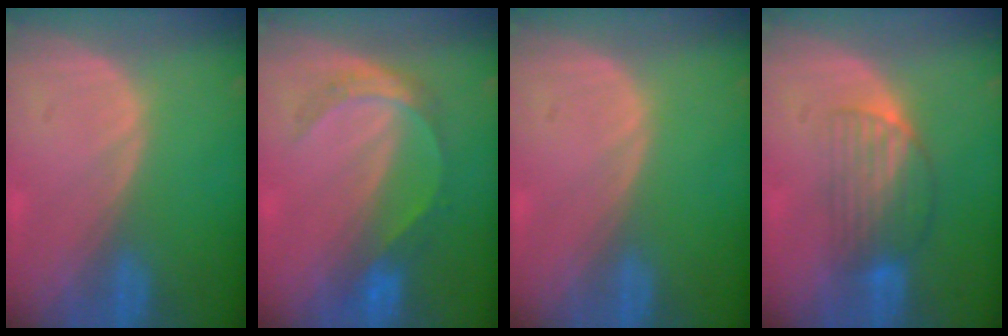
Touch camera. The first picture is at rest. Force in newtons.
{"total": 5.3, "press": 5.0, "slide": 1.8}
{"total": 0.0}
{"total": 6.6, "press": 5.6, "slide": 3.4}